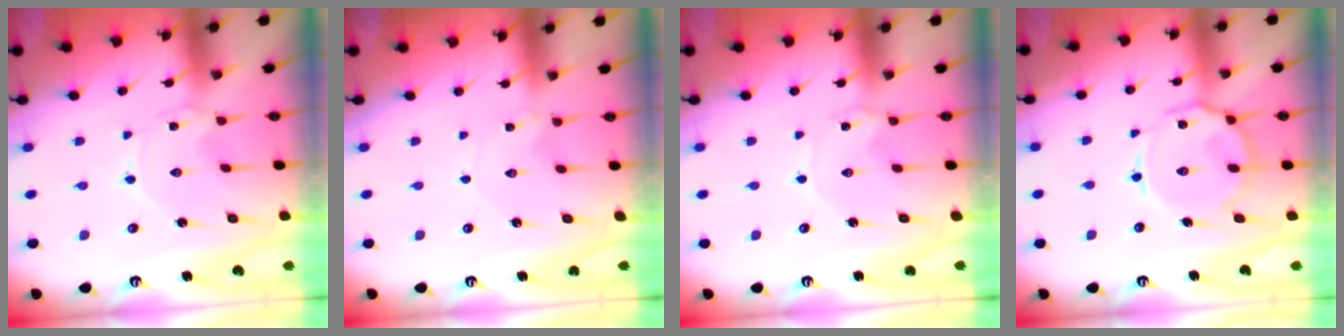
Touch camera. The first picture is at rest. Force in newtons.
{"total": 1.0, "press": 1.0, "slide": 0.2}
{"total": 2.0, "press": 2.0, "slide": 0.2}
{"total": 12.5, "press": 12.5, "slide": 0.8}